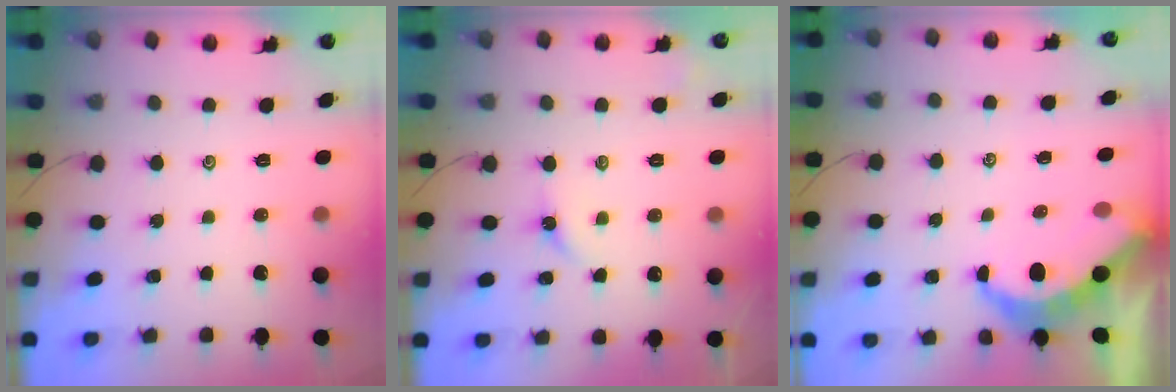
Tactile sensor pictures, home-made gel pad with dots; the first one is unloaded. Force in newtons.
{"total": 3.1, "press": 3.1, "slide": 0.5}
{"total": 5.5, "press": 5.5, "slide": 0.0}